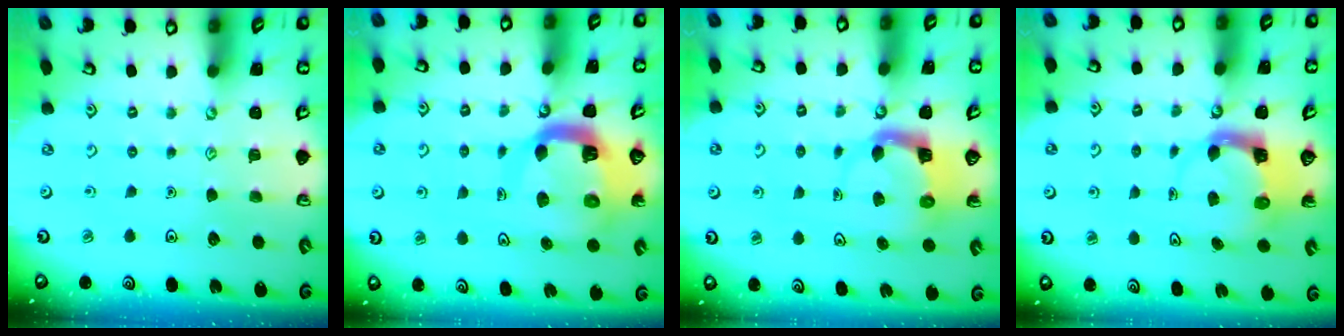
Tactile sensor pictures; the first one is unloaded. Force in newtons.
{"total": 11.8, "press": 11.7, "slide": 1.4}
{"total": 3.7, "press": 3.6, "slide": 0.7}
{"total": 3.6, "press": 3.5, "slide": 0.5}